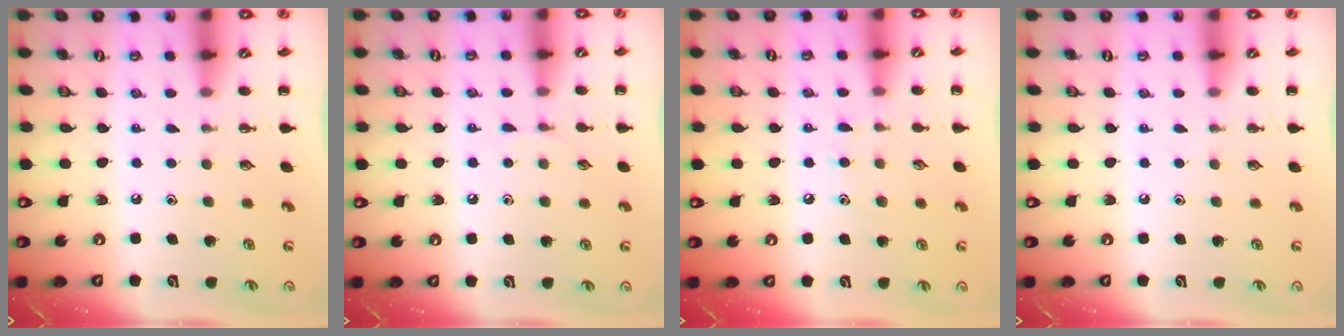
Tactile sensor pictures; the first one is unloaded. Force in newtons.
{"total": 3.8, "press": 3.6, "slide": 1.4}
{"total": 7.8, "press": 7.4, "slide": 2.2}
{"total": 0.0}